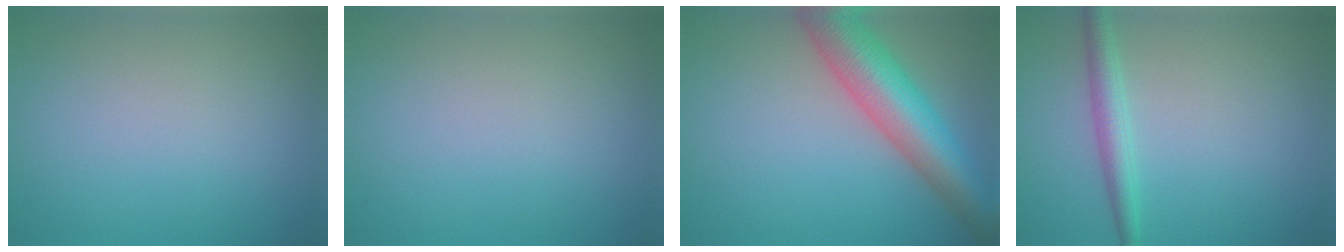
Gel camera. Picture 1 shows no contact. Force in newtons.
{"total": 0.0}
{"total": 8.8, "press": 8.8, "slide": 0.3}
{"total": 2.5, "press": 2.5, "slide": 0.0}